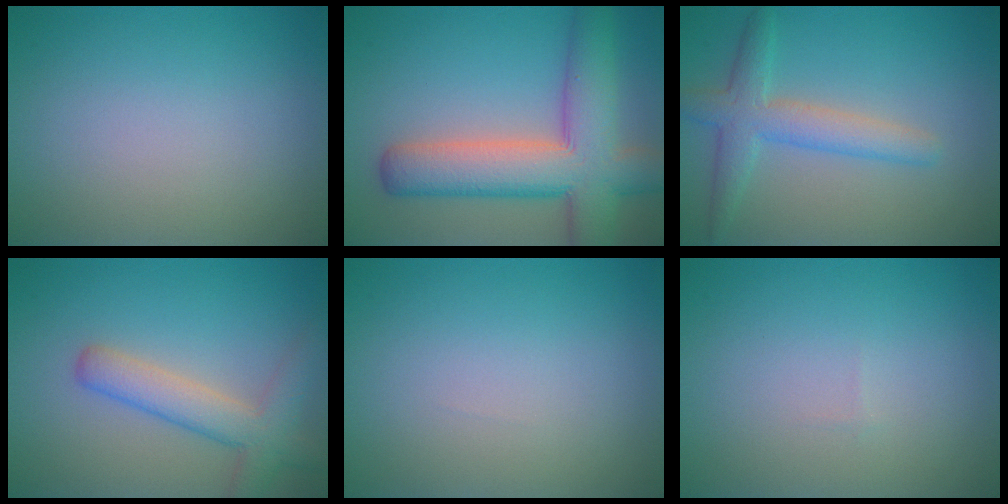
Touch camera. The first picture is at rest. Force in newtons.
{"total": 9.4, "press": 9.4, "slide": 0.4}
{"total": 3.9, "press": 3.9, "slide": 0.1}
{"total": 4.3, "press": 4.3, "slide": 0.2}
{"total": 0.0}
{"total": 0.0}